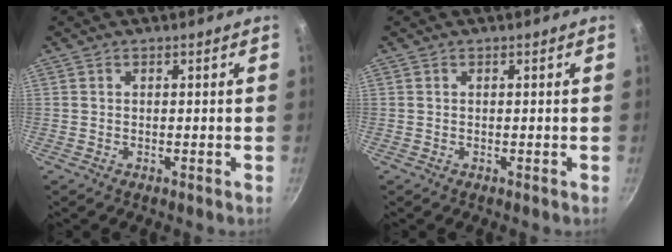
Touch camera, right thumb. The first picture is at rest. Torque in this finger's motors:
{"motor_torque": [-0.06, -0.06, 0.01, 0.00, 0.00]}